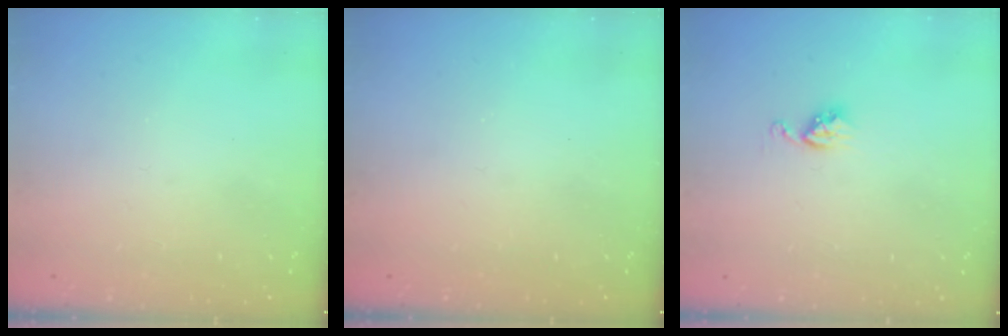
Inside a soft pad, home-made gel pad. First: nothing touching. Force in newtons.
{"total": 0.0}
{"total": 5.1, "press": 5.0, "slide": 0.5}